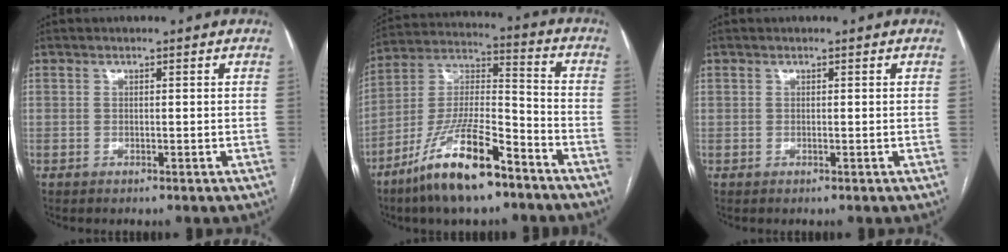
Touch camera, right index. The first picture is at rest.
{"total": 16.5, "force": [-10.7, 3.8, 12.0], "torque": [-0.239, -0.005, -0.194]}
{"total": 0.0}